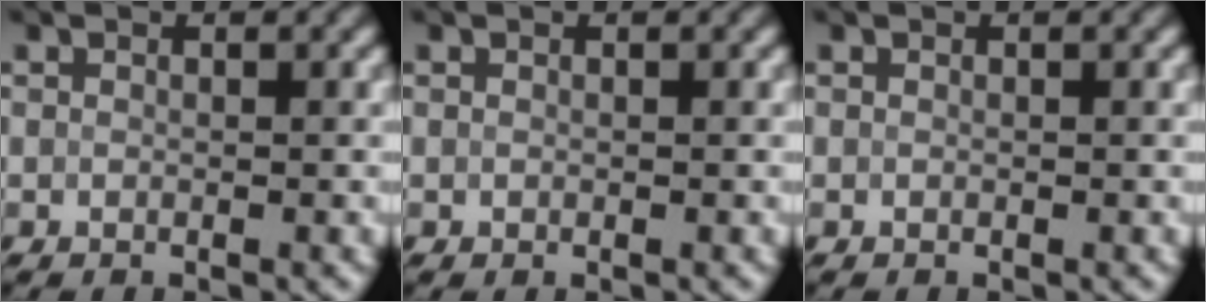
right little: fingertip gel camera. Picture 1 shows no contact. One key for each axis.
{"total": 0.0}
{"total": 0.0}